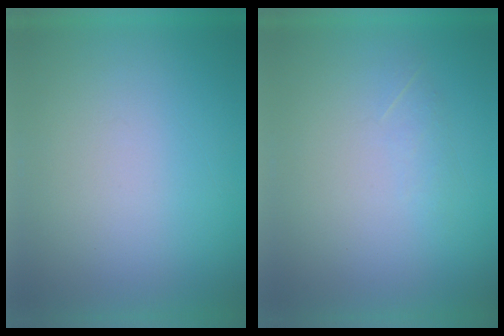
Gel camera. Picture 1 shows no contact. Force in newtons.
{"total": 1.3}